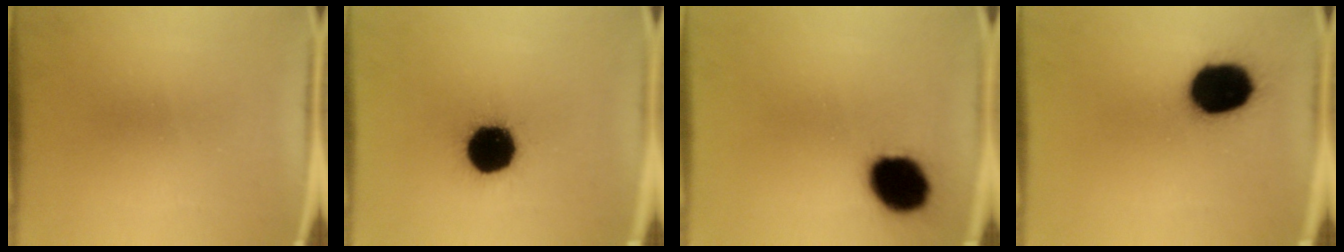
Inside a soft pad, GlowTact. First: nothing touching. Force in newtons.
{"total": 19.2}
{"total": 14.1}
{"total": 18.1}